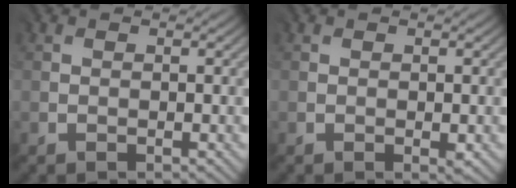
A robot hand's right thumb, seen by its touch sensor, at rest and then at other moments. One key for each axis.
{"total": 1.3, "fx": -0.2, "fy": 0.5, "fz": 1.1, "tx": -0.018, "ty": -0.004, "tz": -0.001}